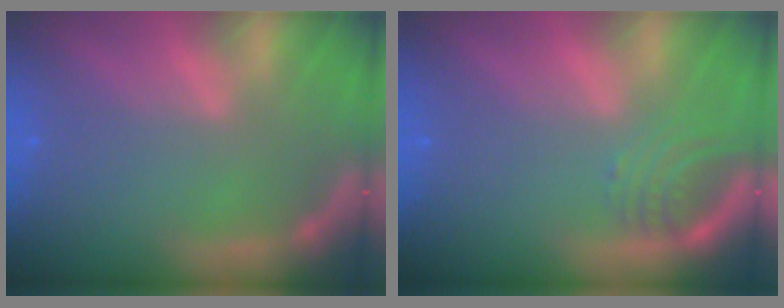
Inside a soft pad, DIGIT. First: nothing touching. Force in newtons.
{"total": 3.0}